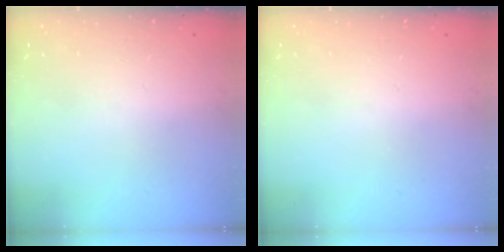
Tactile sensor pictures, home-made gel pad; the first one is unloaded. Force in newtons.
{"total": 0.0}